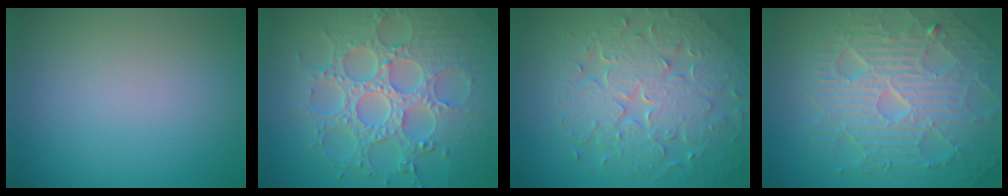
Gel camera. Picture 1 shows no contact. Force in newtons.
{"total": 8.7, "press": 6.5, "slide": 5.8}
{"total": 8.7, "press": 6.3, "slide": 6.1}
{"total": 10.2, "press": 6.6, "slide": 7.7}